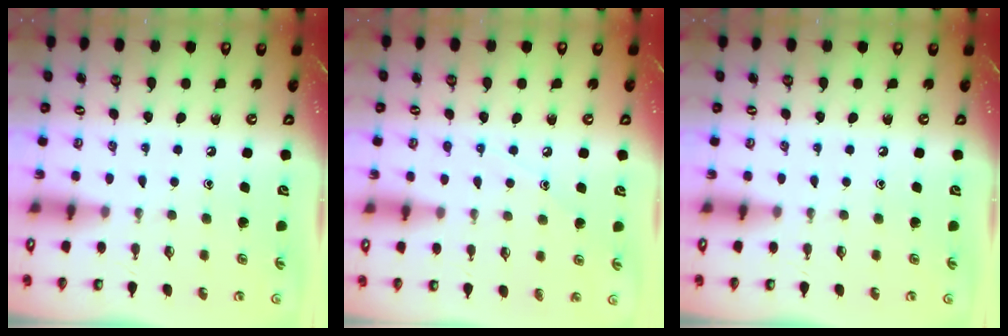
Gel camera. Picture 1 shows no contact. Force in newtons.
{"total": 7.2, "press": 7.2, "slide": 0.7}
{"total": 0.0}